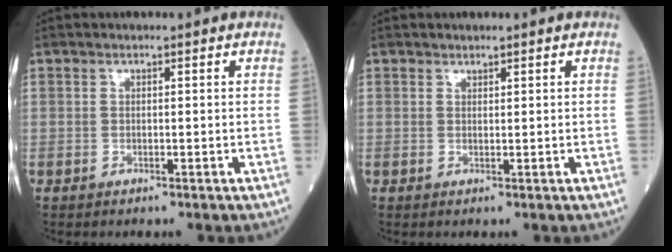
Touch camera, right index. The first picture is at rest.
{"total": 0.5, "force": [0.5, 0.1, 0.0], "torque": [-0.005, -0.004, 0.011]}